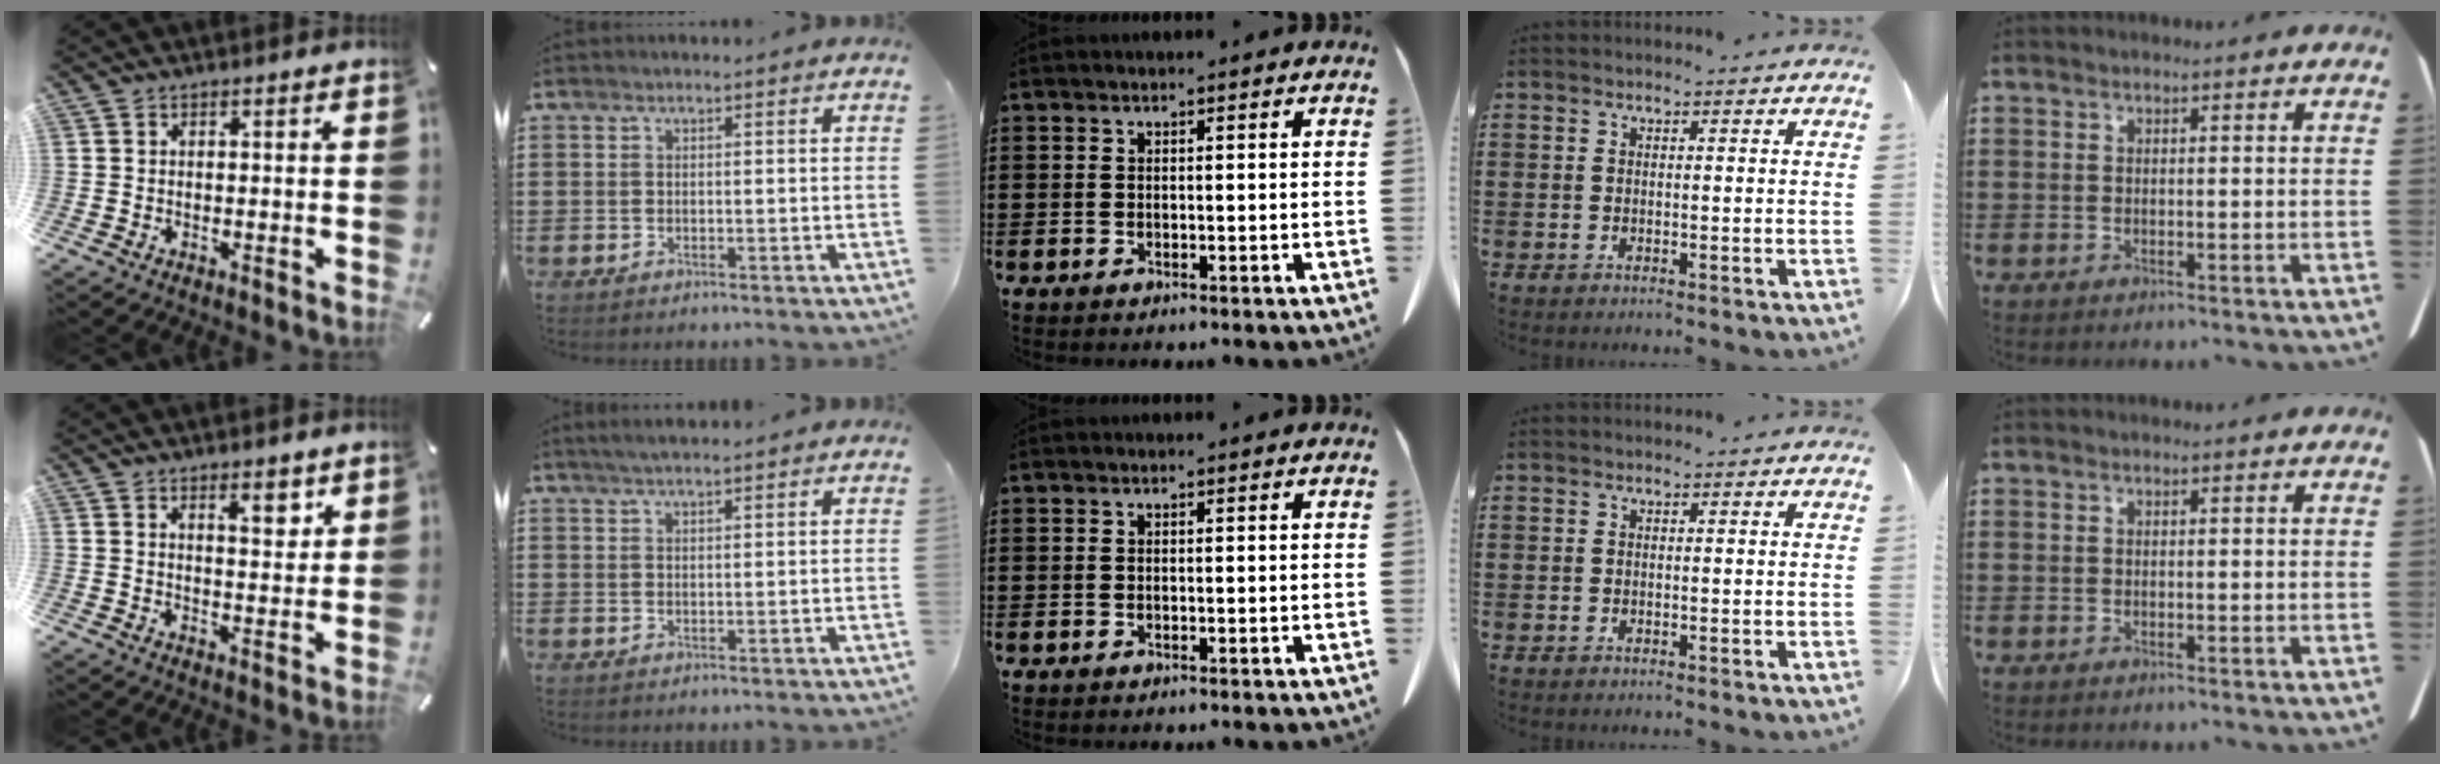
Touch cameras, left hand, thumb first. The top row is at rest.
{"thumb": {"total": 5.3, "force": [3.5, 2.2, 3.3], "torque": [-0.033, -0.021, 0.054]}, "index": {"total": 1.8, "force": [1.5, 0.1, 1.0], "torque": [-0.021, 0.002, 0.028]}}